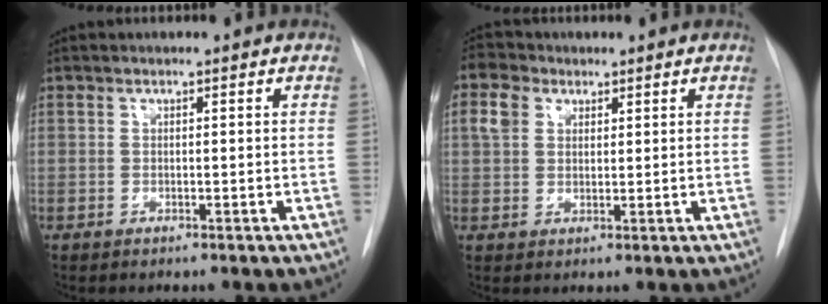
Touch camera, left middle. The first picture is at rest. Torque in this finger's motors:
{"motor_torque": [0.36, -0.35, 0.49, 0.14]}